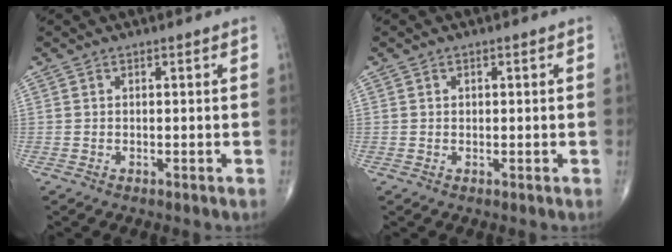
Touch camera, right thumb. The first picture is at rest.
{"total": 0.7, "force": [0.2, 0.5, 0.4], "torque": [-0.003, 0.000, 0.004]}